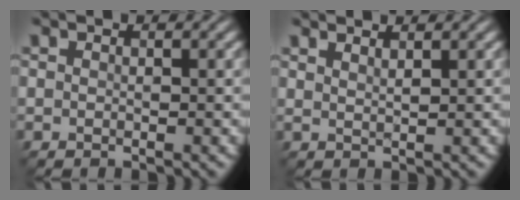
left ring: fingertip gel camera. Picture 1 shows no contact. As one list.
[{"total": 1.9, "force": [1.5, 0.5, 1.0], "torque": [-0.002, 0.002, 0.013]}]